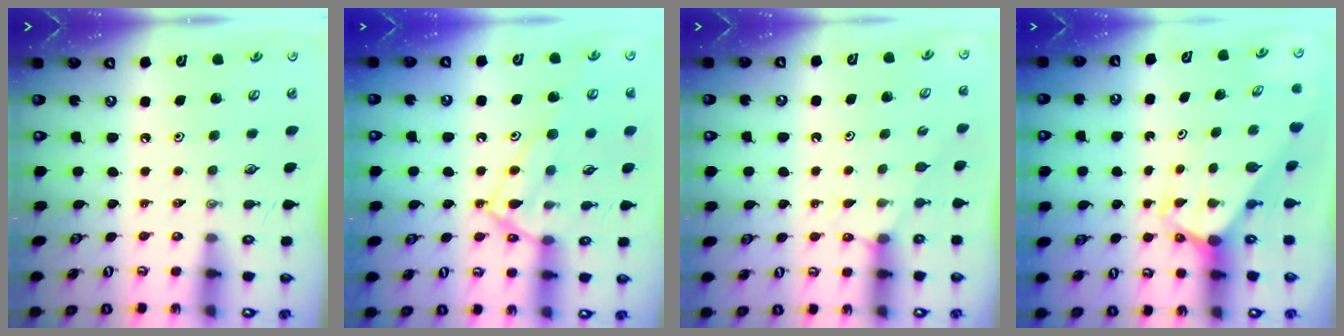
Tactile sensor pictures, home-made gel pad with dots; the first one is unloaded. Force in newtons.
{"total": 13.6, "press": 13.6, "slide": 0.9}
{"total": 4.5, "press": 4.4, "slide": 0.6}
{"total": 3.2, "press": 3.2, "slide": 0.2}